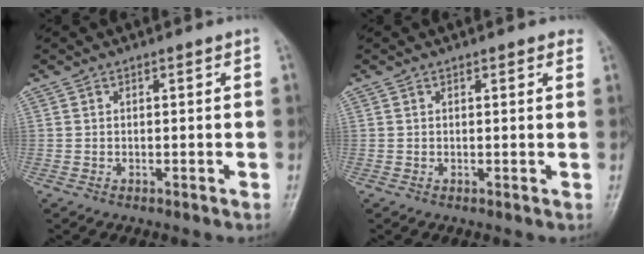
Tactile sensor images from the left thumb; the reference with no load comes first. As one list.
[{"total": 1.6, "force": [1.1, 0.6, 1.1], "torque": [-0.007, 0.000, 0.009]}]